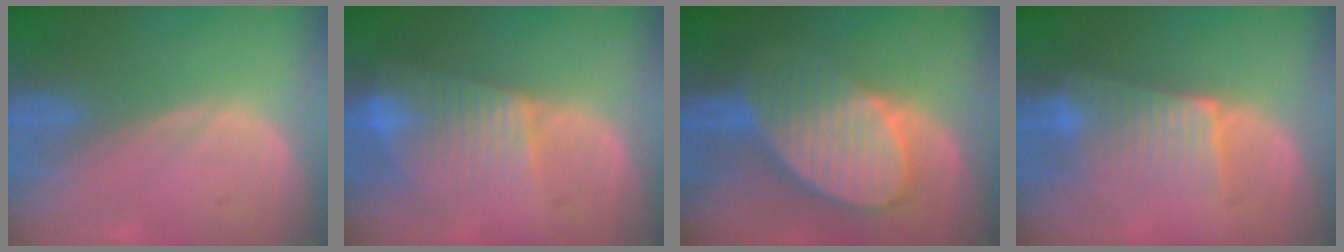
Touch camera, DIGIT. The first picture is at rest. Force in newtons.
{"total": 8.0, "press": 6.8, "slide": 4.2}
{"total": 9.7, "press": 8.6, "slide": 4.6}
{"total": 6.5, "press": 5.8, "slide": 3.0}